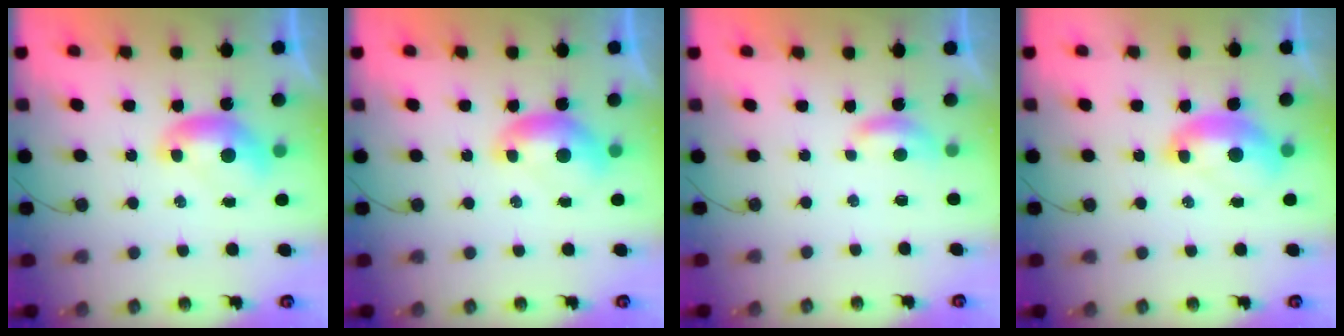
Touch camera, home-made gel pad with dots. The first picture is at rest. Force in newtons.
{"total": 0.0}
{"total": 1.9, "press": 1.8, "slide": 0.4}
{"total": 2.2, "press": 2.1, "slide": 0.7}